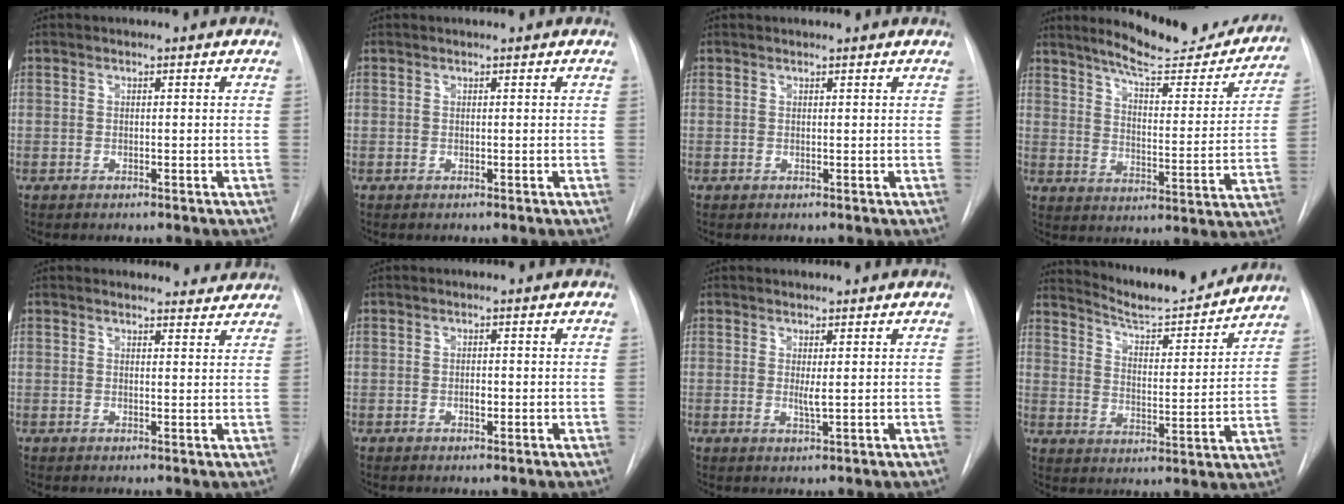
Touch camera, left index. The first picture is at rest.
{"total": 0.0}
{"total": 1.8, "force": [1.8, 0.2, 0.4], "torque": [-0.011, 0.014, 0.022]}
{"total": 19.8, "force": [17.7, 3.3, 8.1], "torque": [-0.101, -0.045, 0.228]}
{"total": 5.2, "force": [5.0, 1.5, 0.1], "torque": [0.008, -0.003, 0.042]}
{"total": 0.8, "force": [-0.2, 0.4, 0.7], "torque": [-0.014, 0.000, -0.003]}
{"total": 1.7, "force": [0.6, 0.0, 1.5], "torque": [-0.033, -0.003, 0.013]}
{"total": 16.9, "force": [15.9, 1.4, 5.4], "torque": [-0.087, -0.025, 0.227]}